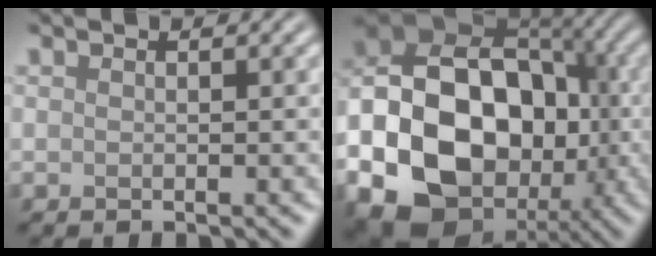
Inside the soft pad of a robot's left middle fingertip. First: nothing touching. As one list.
[{"total": 19.5, "force": [-5.3, 14.6, 11.8], "torque": [-0.210, -0.008, -0.107]}]